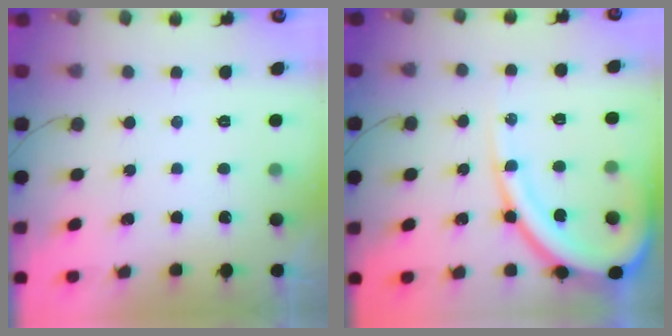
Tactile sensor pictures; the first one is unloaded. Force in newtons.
{"total": 15.2, "press": 15.1, "slide": 1.8}